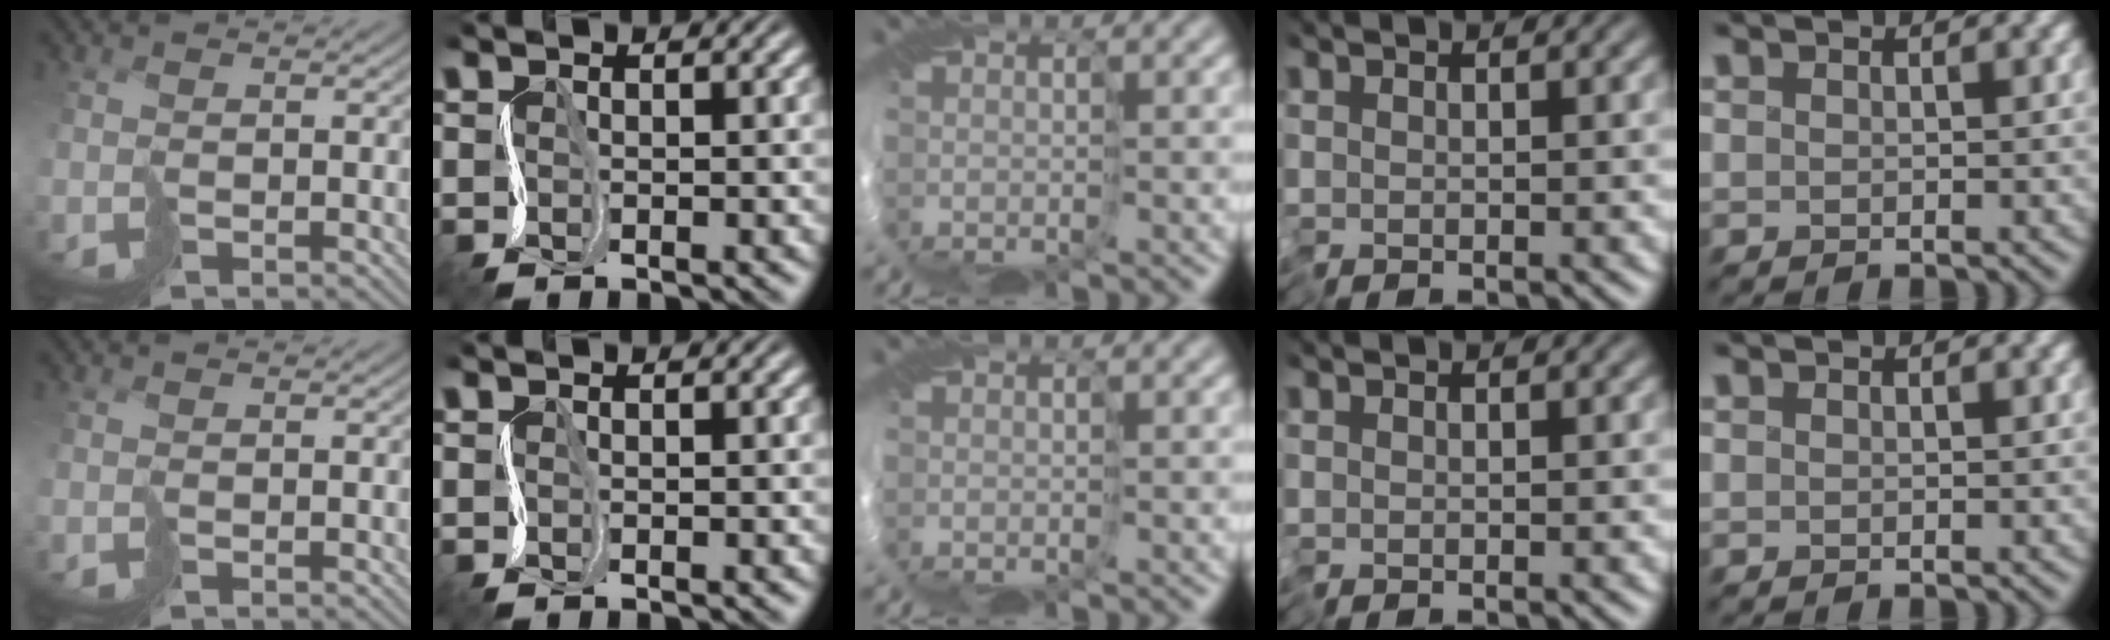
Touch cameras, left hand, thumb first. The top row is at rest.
{}